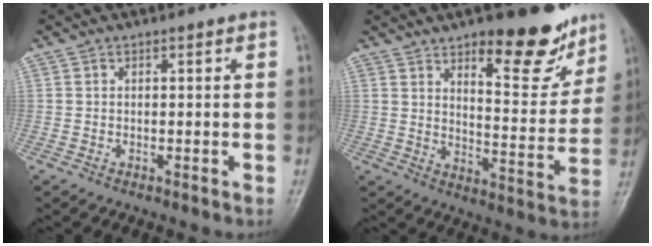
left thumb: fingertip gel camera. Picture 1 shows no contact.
{"total": 15.7, "force": [10.4, 5.7, 10.3], "torque": [-0.091, -0.071, 0.154]}